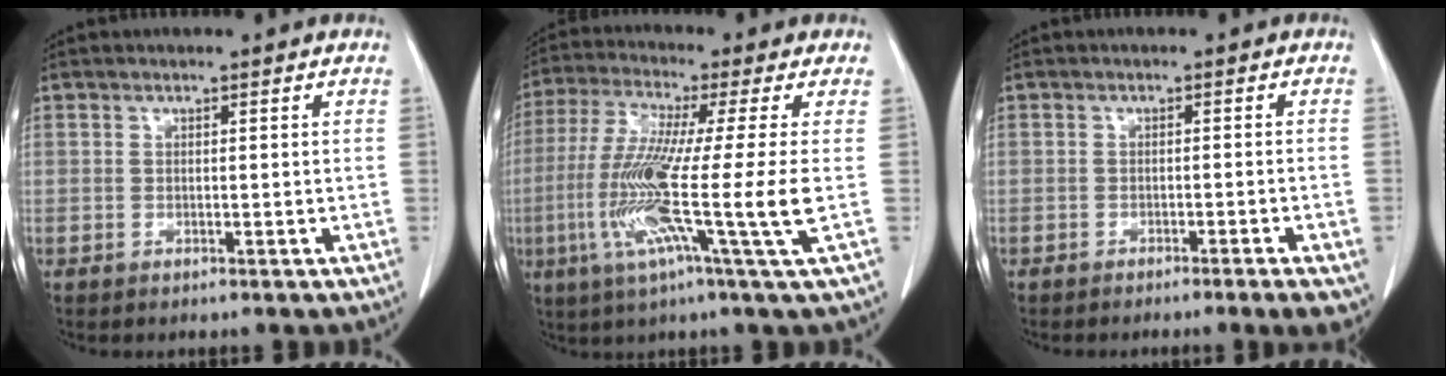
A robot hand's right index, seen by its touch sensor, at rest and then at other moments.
{"total": 14.6, "force": [-2.8, -1.8, 14.2], "torque": [-0.279, -0.031, -0.064]}
{"total": 6.2, "force": [-4.0, 0.6, 4.7], "torque": [-0.041, -0.008, -0.053]}